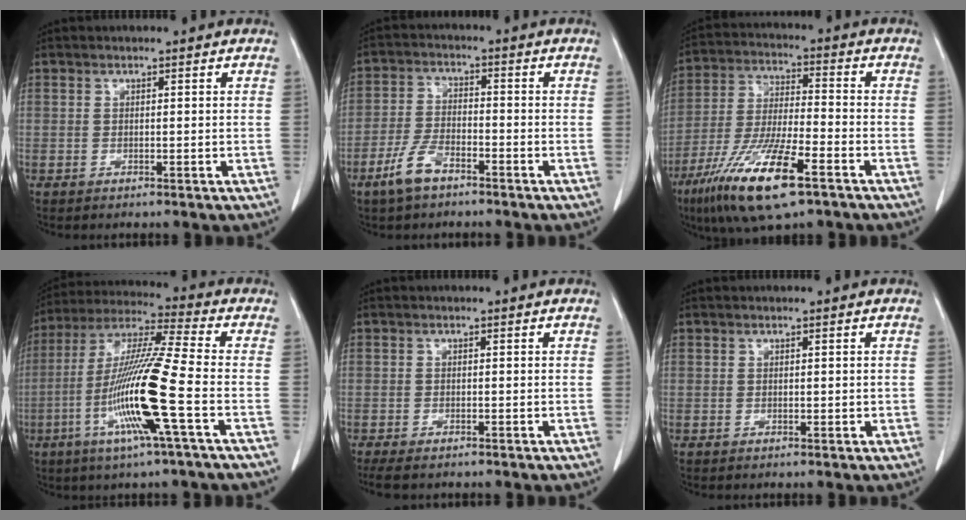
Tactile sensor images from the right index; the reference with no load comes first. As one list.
[{"total": 6.0, "force": [-4.1, 2.4, 3.8], "torque": [-0.087, -0.002, -0.080]}, {"total": 15.1, "force": [-8.6, 2.4, 12.2], "torque": [-0.248, -0.028, -0.155]}, {"total": 16.1, "force": [-4.8, -0.8, 15.4], "torque": [-0.310, -0.014, -0.101]}, {"total": 4.1, "force": [-3.3, 1.3, 2.0], "torque": [-0.032, -0.010, -0.051]}, {"total": 0.7, "force": [0.0, 0.4, 0.5], "torque": [-0.006, 0.000, 0.002]}]